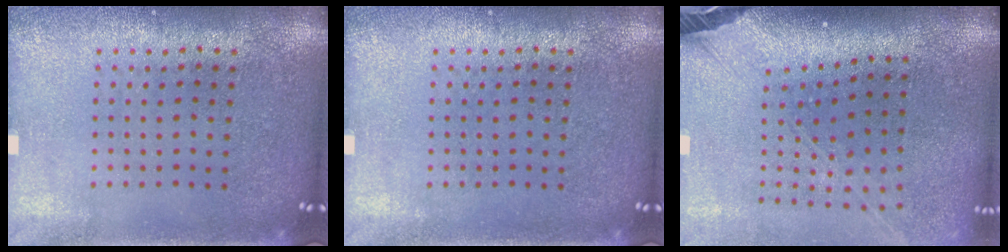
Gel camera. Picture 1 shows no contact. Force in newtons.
{"total": 0.0}
{"total": 2.6, "press": 1.9, "slide": 1.8}